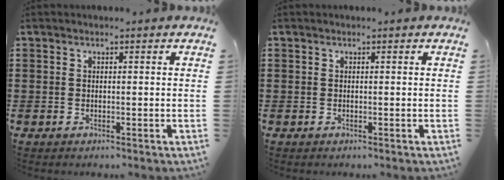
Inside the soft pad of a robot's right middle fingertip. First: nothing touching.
{"total": 0.0}